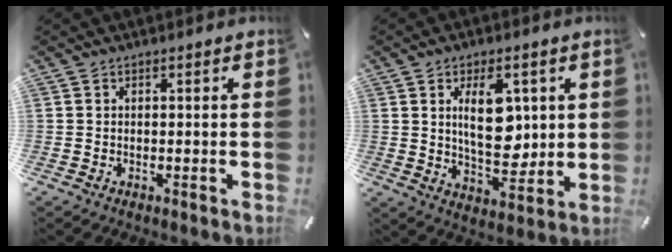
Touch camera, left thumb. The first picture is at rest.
{"total": 12.6, "force": [2.8, 7.2, 9.9], "torque": [-0.166, -0.008, 0.043]}